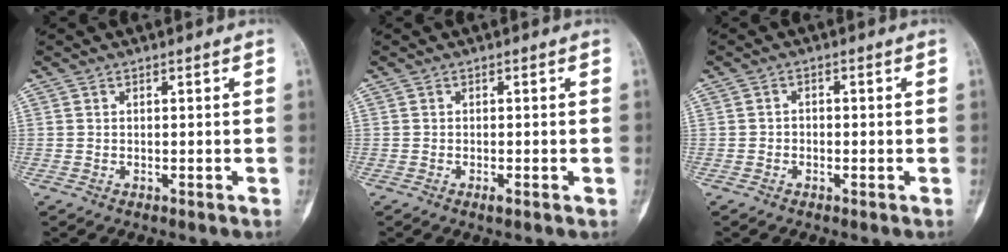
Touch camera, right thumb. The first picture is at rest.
{"total": 1.2, "force": [-0.5, 0.4, 1.0], "torque": [-0.019, -0.002, -0.010]}
{"total": 1.2, "force": [-0.5, 1.0, 0.5], "torque": [0.001, 0.005, -0.012]}